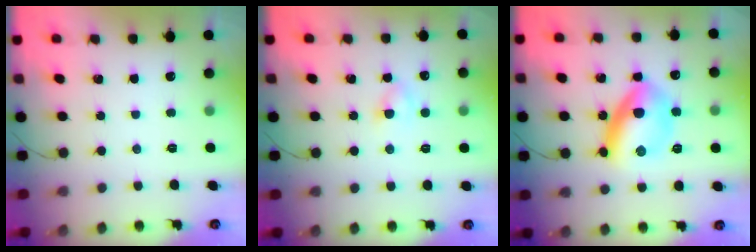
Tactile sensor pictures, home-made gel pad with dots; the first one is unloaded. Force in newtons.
{"total": 2.1, "press": 1.9, "slide": 0.8}
{"total": 12.8, "press": 12.8, "slide": 0.3}